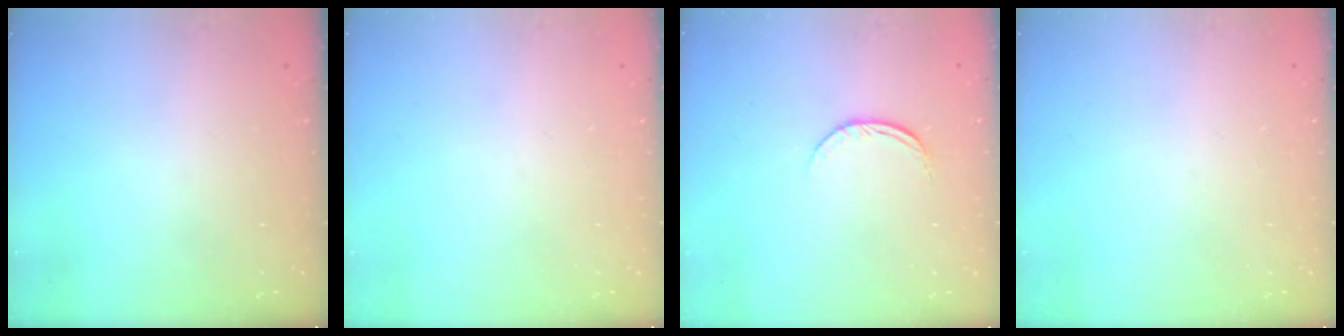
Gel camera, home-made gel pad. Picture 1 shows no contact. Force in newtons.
{"total": 0.0}
{"total": 4.9, "press": 4.9, "slide": 0.5}
{"total": 0.0}